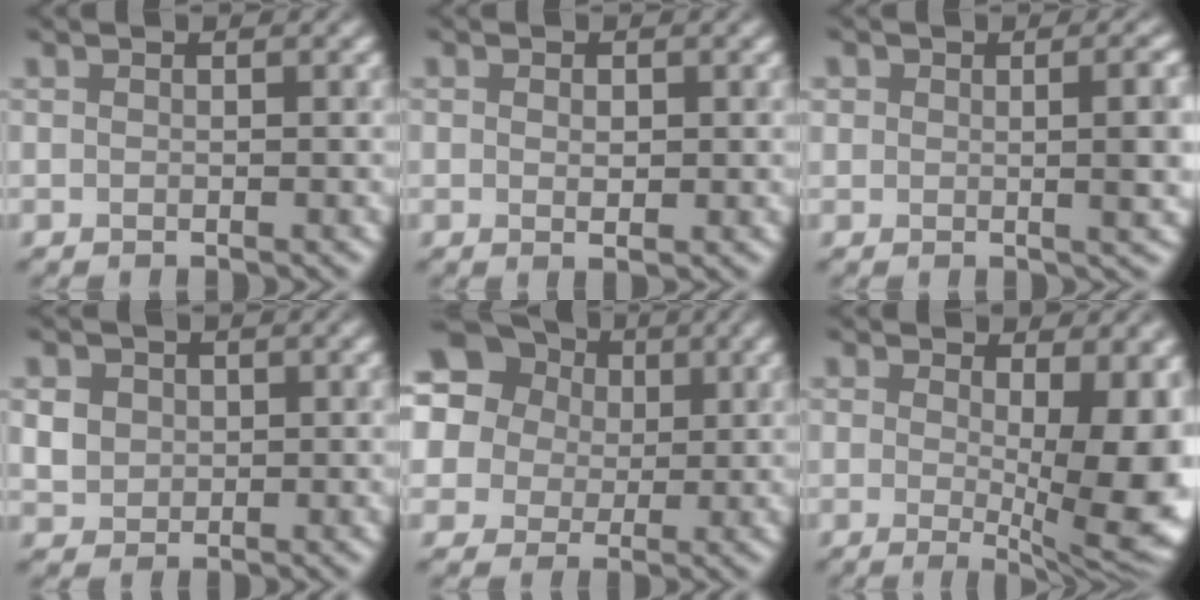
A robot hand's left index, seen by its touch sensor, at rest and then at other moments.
{"total": 1.2, "force": [0.1, 0.7, 1.0], "torque": [-0.016, -0.001, 0.000]}
{"total": 3.8, "force": [0.5, 1.4, 3.5], "torque": [-0.041, 0.000, 0.011]}
{"total": 2.5, "force": [0.7, 2.2, 1.0], "torque": [-0.032, 0.001, 0.022]}
{"total": 16.7, "force": [6.2, 13.9, 6.9], "torque": [-0.186, 0.040, 0.080]}
{"total": 9.5, "force": [0.0, 3.3, 8.9], "torque": [-0.099, -0.008, -0.001]}